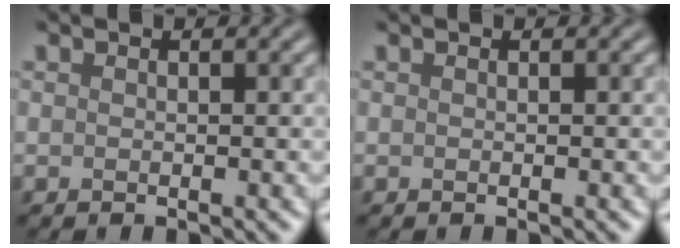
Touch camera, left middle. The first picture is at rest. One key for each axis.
{"total": 0.0}